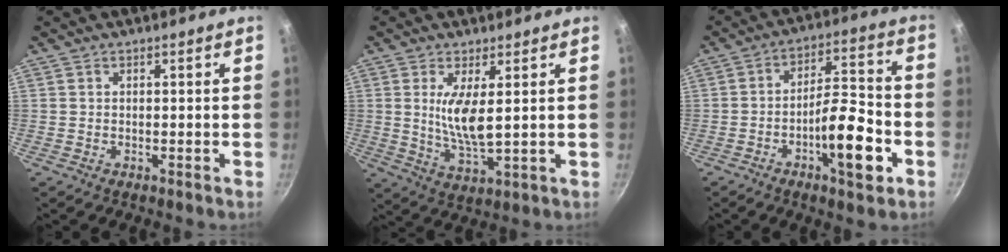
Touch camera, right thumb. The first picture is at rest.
{"total": 8.1, "force": [1.7, 2.4, 7.5], "torque": [-0.144, -0.025, 0.040]}
{"total": 12.8, "force": [-4.9, 4.3, 11.1], "torque": [-0.155, 0.042, -0.077]}